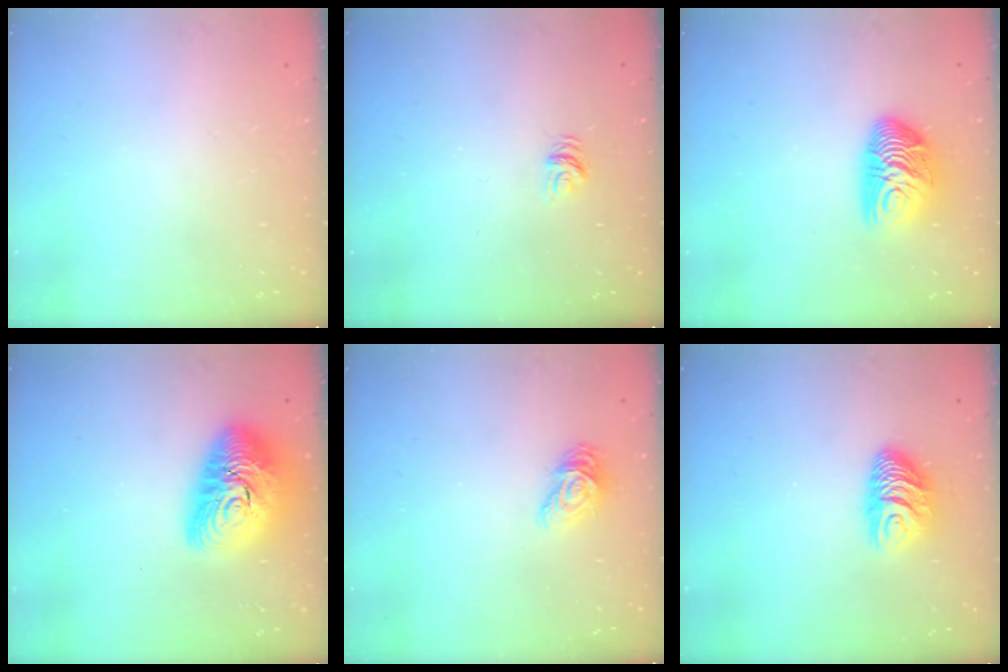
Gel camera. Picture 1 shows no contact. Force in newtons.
{"total": 4.1, "press": 4.1, "slide": 0.1}
{"total": 11.8, "press": 11.8, "slide": 0.3}
{"total": 17.5, "press": 17.5, "slide": 1.2}
{"total": 9.4, "press": 9.4, "slide": 0.3}
{"total": 9.5, "press": 9.4, "slide": 0.9}